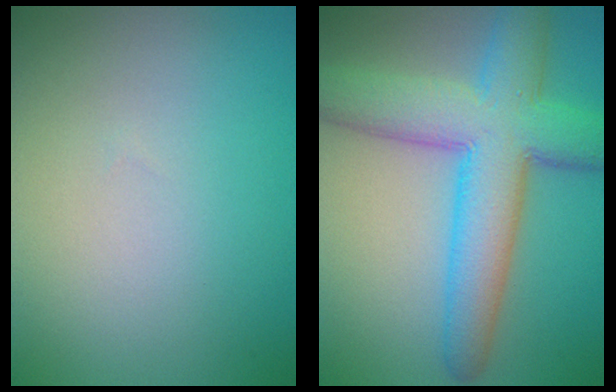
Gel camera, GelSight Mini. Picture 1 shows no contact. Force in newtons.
{"total": 9.3, "press": 9.3, "slide": 0.4}